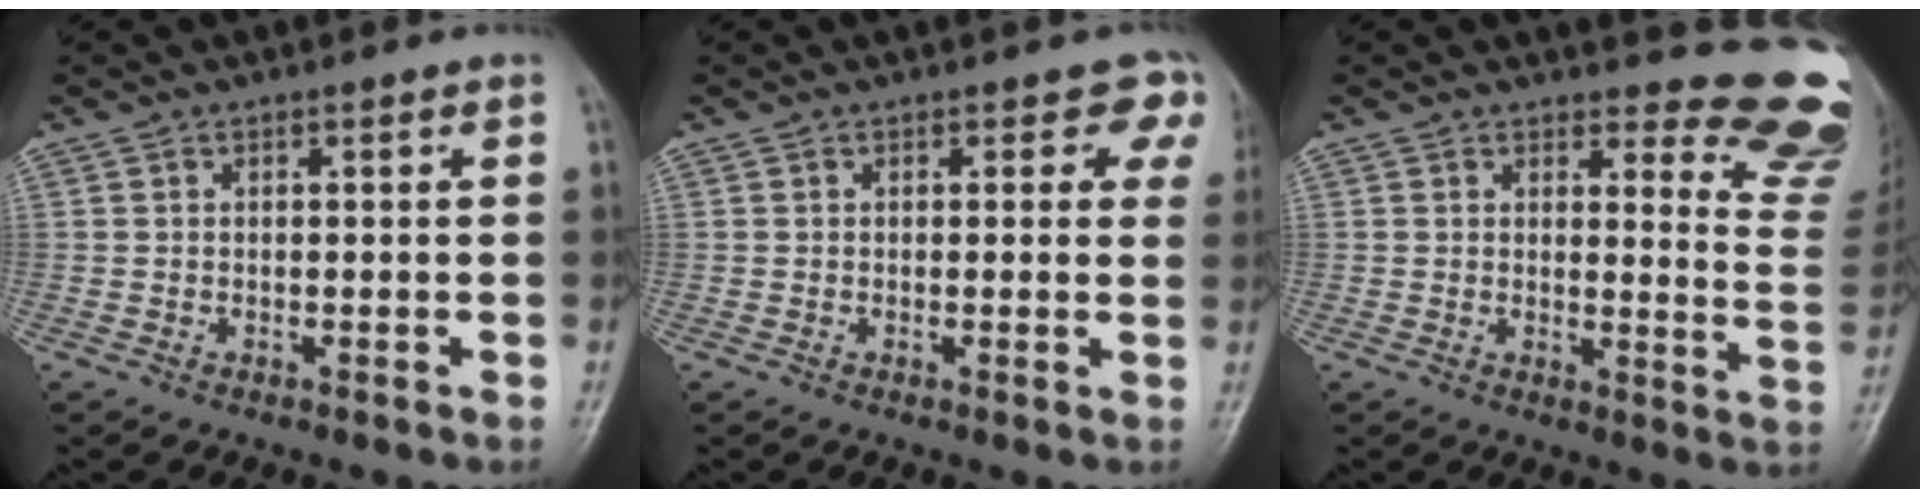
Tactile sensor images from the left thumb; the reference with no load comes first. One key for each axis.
{"total": 4.3, "fx": 2.5, "fy": 2.7, "fz": 2.3, "tx": 0.016, "ty": -0.008, "tz": 0.010}
{"total": 12.9, "fx": 12.3, "fy": 3.1, "fz": 2.7, "tx": 0.011, "ty": -0.144, "tz": 0.110}